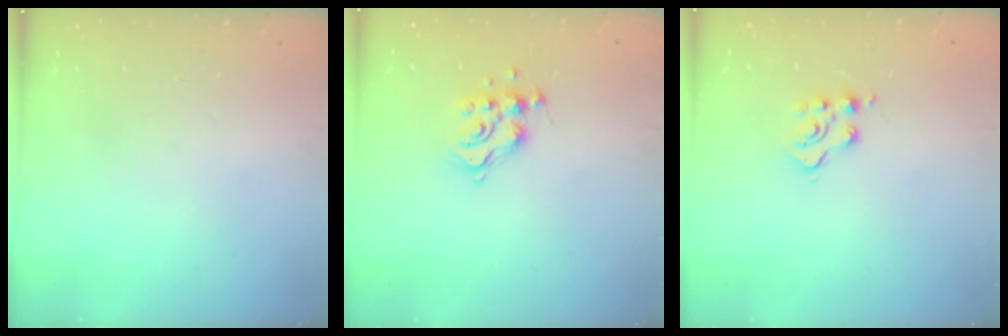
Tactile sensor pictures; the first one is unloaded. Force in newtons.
{"total": 10.5, "press": 10.5, "slide": 0.9}
{"total": 4.4, "press": 4.4, "slide": 0.3}